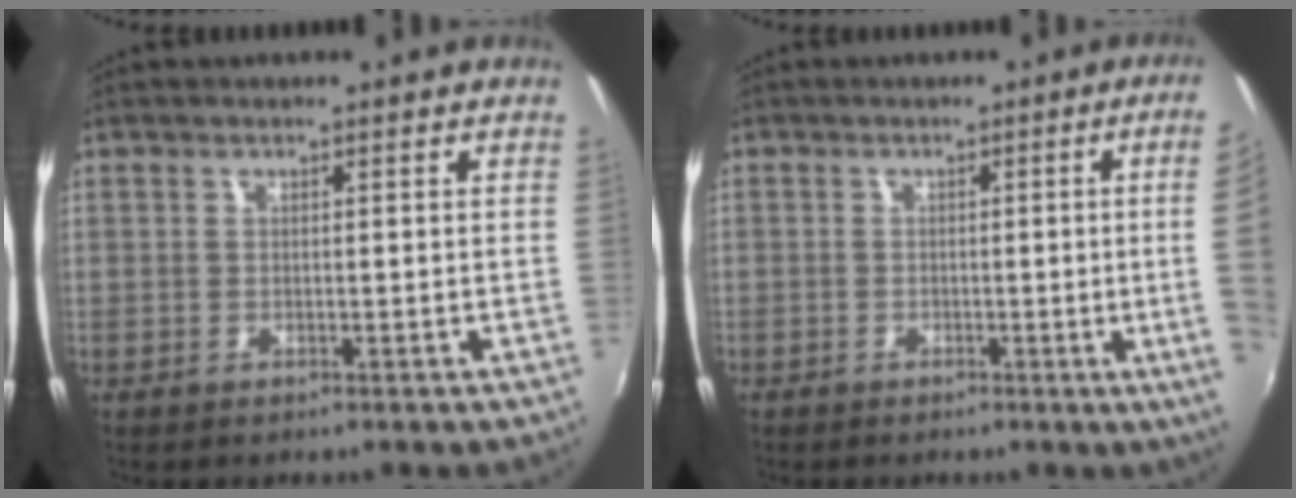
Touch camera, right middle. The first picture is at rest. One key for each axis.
{"total": 7.1, "fx": -0.3, "fy": -1.4, "fz": 6.9, "tx": -0.083, "ty": -0.010, "tz": -0.002}